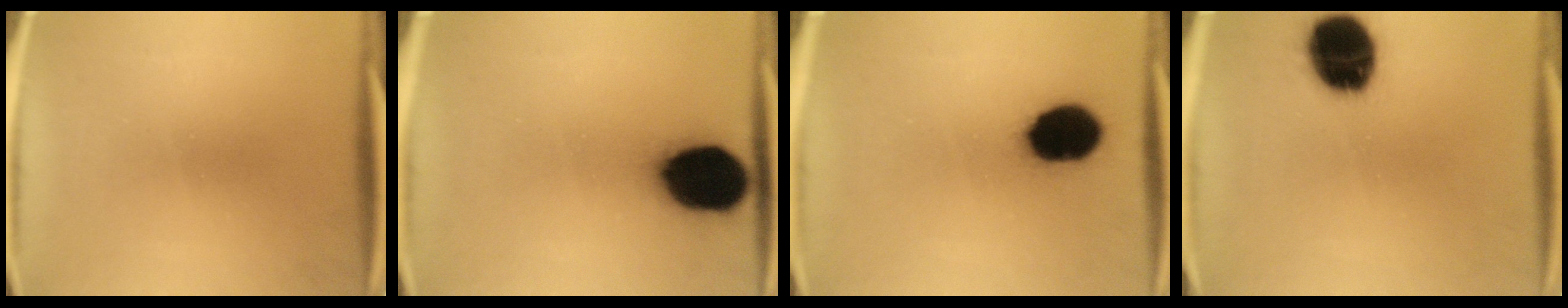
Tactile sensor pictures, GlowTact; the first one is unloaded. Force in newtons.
{"total": 19.8}
{"total": 14.2}
{"total": 19.5}